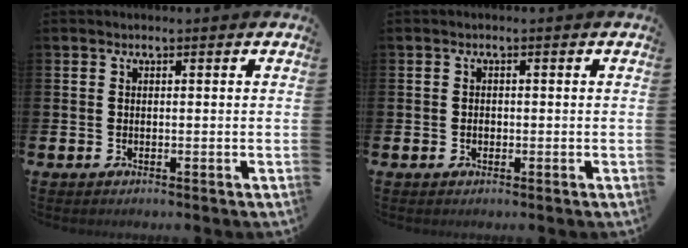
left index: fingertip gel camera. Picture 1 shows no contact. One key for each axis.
{"total": 0.9, "fx": -0.2, "fy": 0.7, "fz": 0.5, "tx": -0.005, "ty": 0.003, "tz": -0.007}